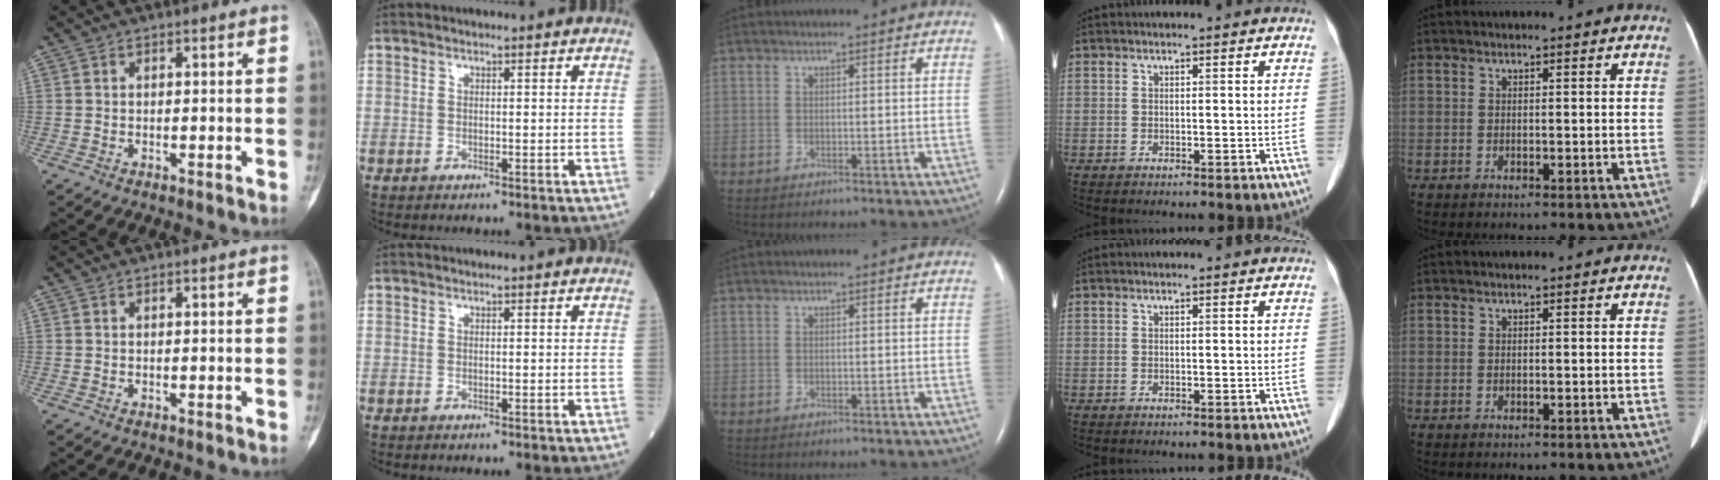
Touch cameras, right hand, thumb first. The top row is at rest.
{}